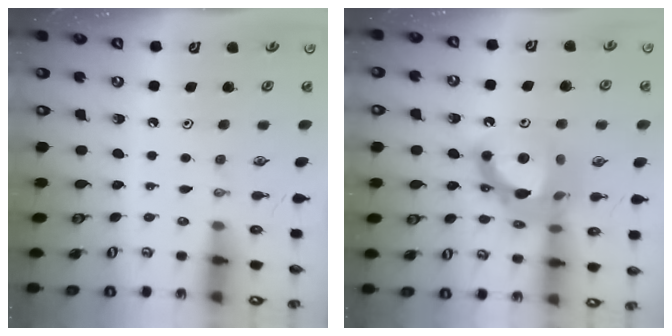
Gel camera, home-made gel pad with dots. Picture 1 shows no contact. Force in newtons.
{"total": 16.8, "press": 16.7, "slide": 1.7}